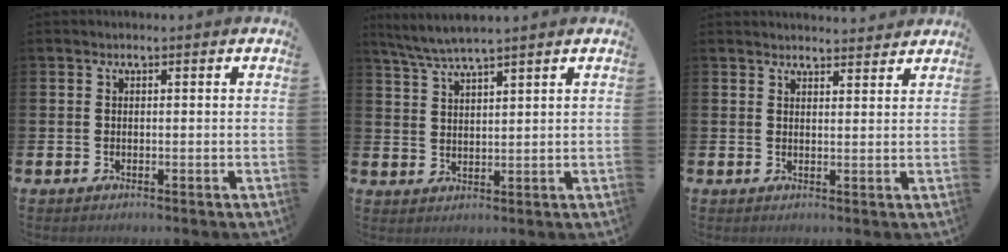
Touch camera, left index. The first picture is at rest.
{"total": 4.5, "force": [4.2, -0.3, 1.7], "torque": [-0.048, -0.014, 0.076]}
{"total": 2.7, "force": [2.7, 0.2, -0.1], "torque": [0.006, -0.019, 0.046]}